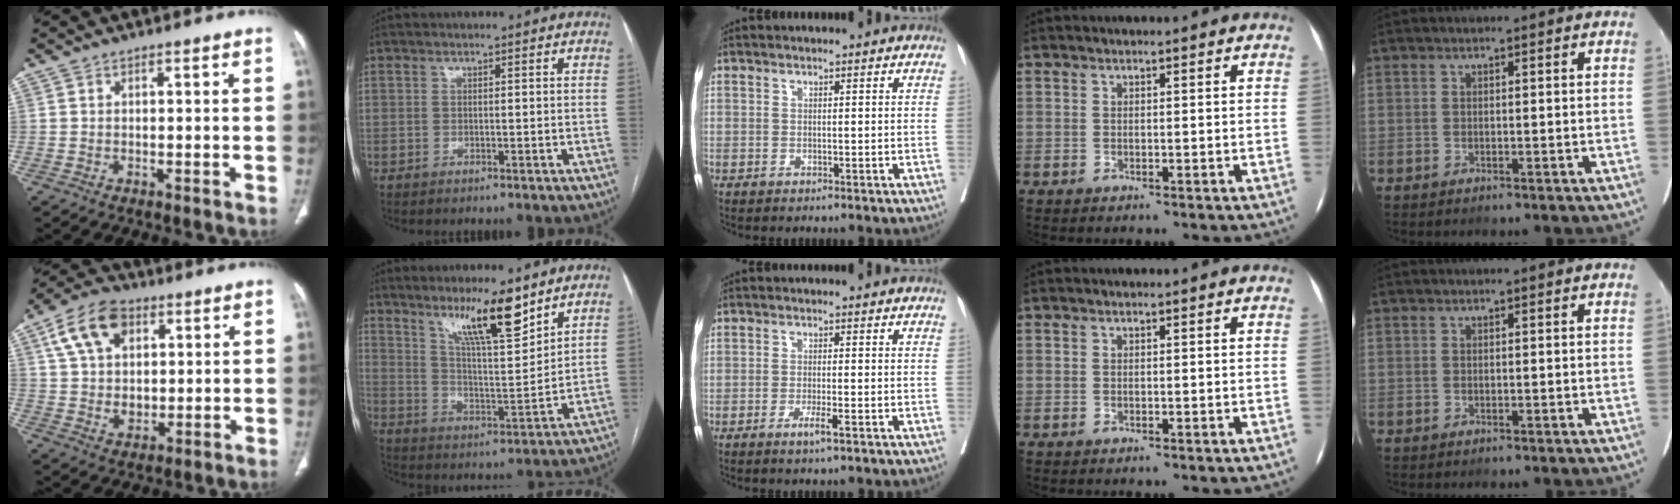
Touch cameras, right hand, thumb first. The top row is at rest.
{"thumb": {"total": 13.1, "force": [5.1, 8.8, 8.4], "torque": [-0.131, -0.005, 0.092]}, "index": {"total": 11.6, "force": [8.1, 1.3, 8.2], "torque": [-0.142, -0.009, 0.147]}, "middle": {"total": 2.4, "force": [-1.3, -0.1, 2.0], "torque": [-0.033, -0.004, -0.024]}}